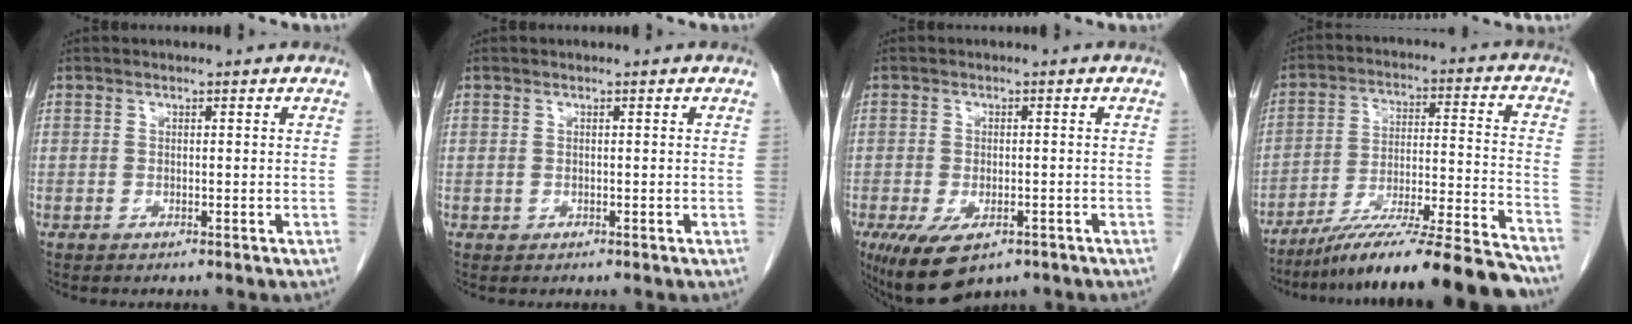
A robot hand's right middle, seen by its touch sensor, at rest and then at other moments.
{"total": 0.0}
{"total": 8.1, "force": [-4.8, 3.7, 5.5], "torque": [-0.093, -0.014, -0.070]}
{"total": 20.0, "force": [-17.6, -1.5, 9.3], "torque": [-0.127, -0.009, -0.286]}